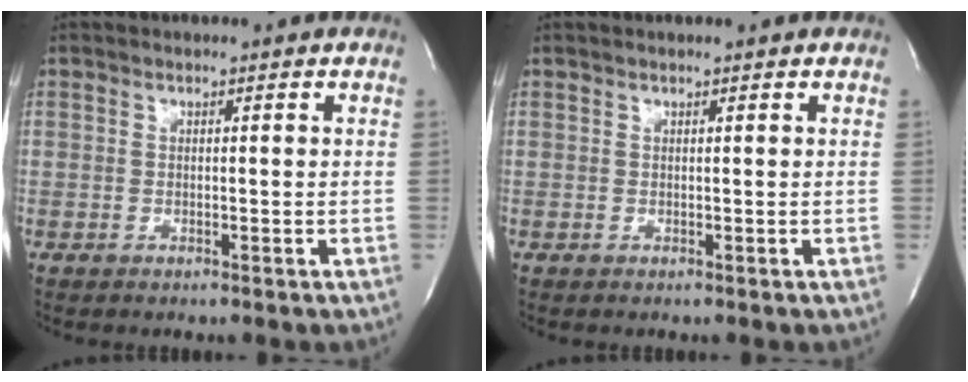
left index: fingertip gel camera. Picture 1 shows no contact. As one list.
[{"total": 1.2, "force": [1.1, 0.0, 0.4], "torque": [-0.012, 0.012, 0.015]}]